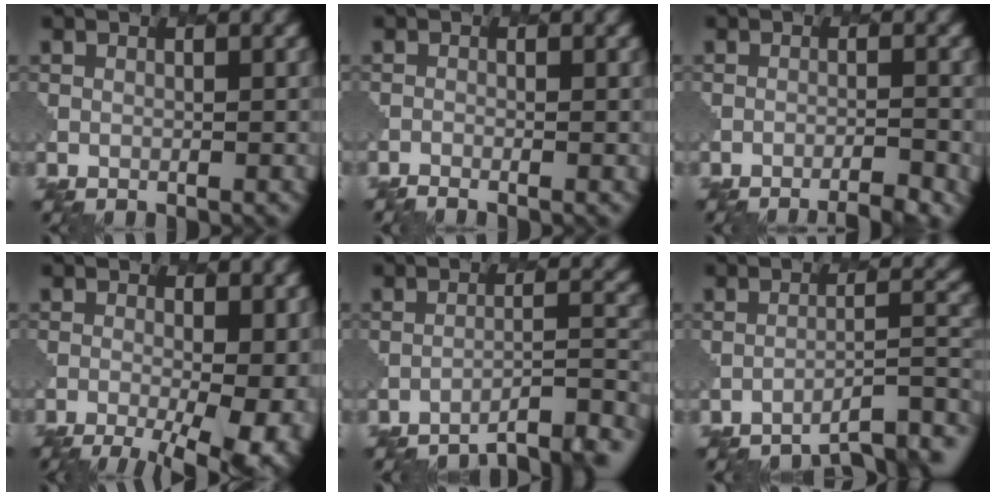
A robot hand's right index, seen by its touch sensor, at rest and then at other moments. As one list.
[{"total": 1.4, "force": [-1.2, 0.2, 0.6], "torque": [-0.006, -0.003, -0.026]}, {"total": 4.1, "force": [-3.4, 0.8, 2.0], "torque": [-0.021, 0.007, -0.050]}, {"total": 11.6, "force": [-3.7, 5.3, 9.6], "torque": [-0.109, -0.012, -0.042]}, {"total": 6.6, "force": [-6.0, 1.1, 2.6], "torque": [-0.024, 0.012, -0.084]}, {"total": 6.0, "force": [-5.0, 1.2, 3.2], "torque": [-0.036, 0.008, -0.070]}]